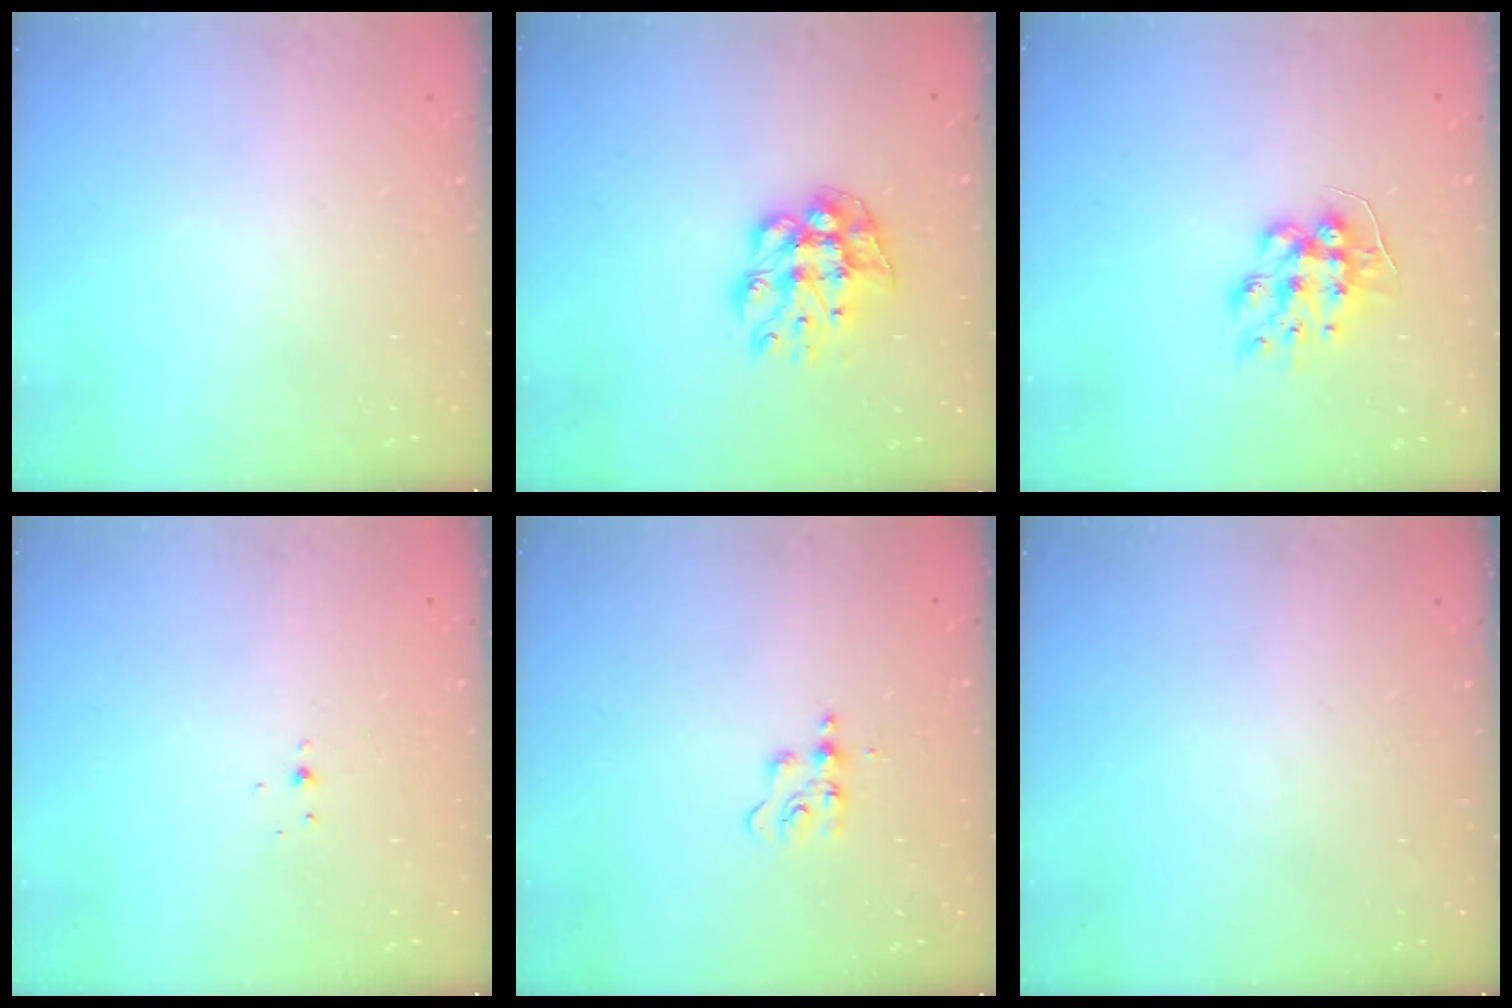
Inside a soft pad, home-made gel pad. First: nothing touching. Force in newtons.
{"total": 10.8, "press": 10.8, "slide": 0.7}
{"total": 10.1, "press": 10.1, "slide": 0.6}
{"total": 3.2, "press": 3.1, "slide": 0.9}
{"total": 5.5, "press": 5.5, "slide": 0.8}
{"total": 0.0}